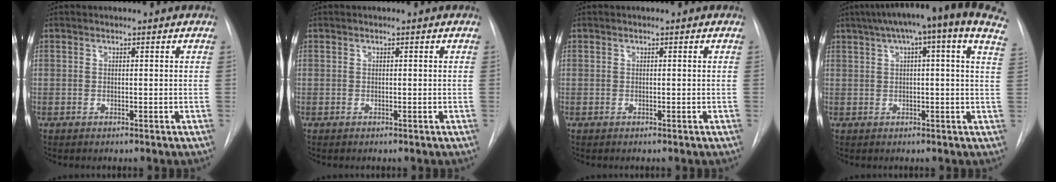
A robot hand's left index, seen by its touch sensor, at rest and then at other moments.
{"total": 0.0}
{"total": 0.0}
{"total": 19.7, "force": [13.5, 1.5, 14.2], "torque": [-0.222, 0.054, 0.159]}